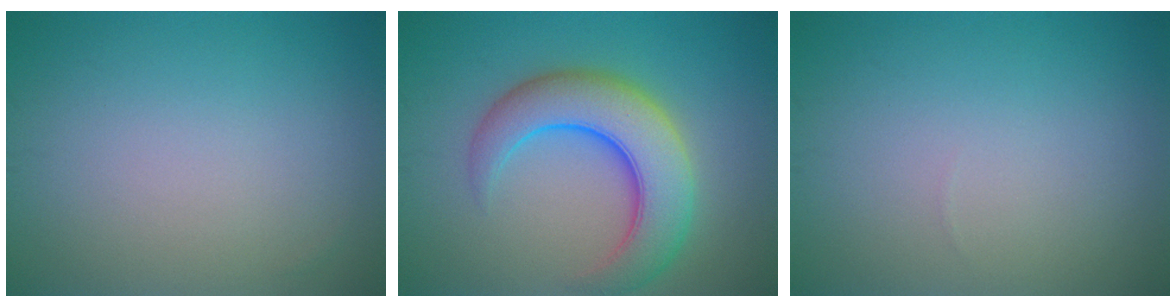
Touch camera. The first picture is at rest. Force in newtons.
{"total": 7.9, "press": 7.8, "slide": 0.3}
{"total": 0.0}